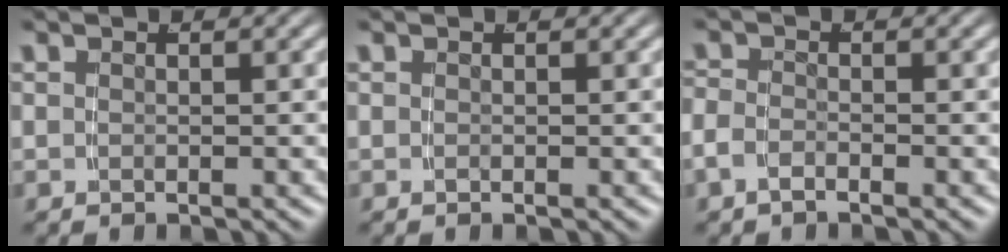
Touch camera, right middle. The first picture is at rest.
{"total": 0.0}
{"total": 1.6, "force": [-1.2, 0.8, 0.7], "torque": [-0.021, -0.010, -0.020]}